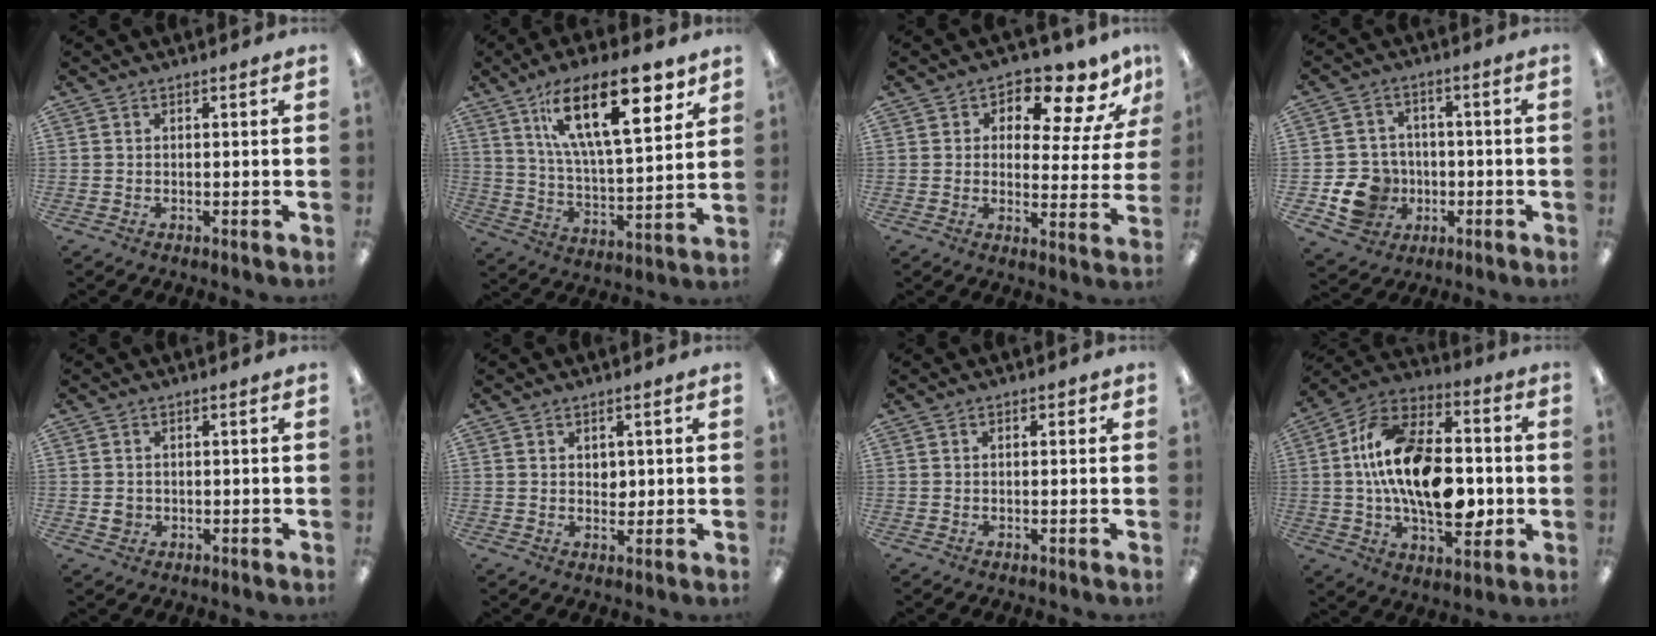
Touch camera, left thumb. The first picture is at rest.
{"total": 22.8, "force": [12.4, 8.6, 17.1], "torque": [-0.268, -0.049, 0.199]}
{"total": 9.2, "force": [6.4, 4.1, 5.1], "torque": [-0.072, -0.050, 0.108]}
{"total": 10.6, "force": [-3.1, 9.4, 3.5], "torque": [-0.089, 0.028, -0.046]}
{"total": 2.0, "force": [0.0, 1.8, 0.9], "torque": [-0.010, 0.001, -0.003]}
{"total": 2.5, "force": [1.1, 1.8, 1.2], "torque": [-0.010, -0.002, 0.016]}
{"total": 1.2, "force": [0.3, 0.7, 0.9], "torque": [-0.010, 0.000, 0.004]}
{"total": 21.3, "force": [0.0, 13.0, 16.9], "torque": [-0.302, 0.009, 0.003]}